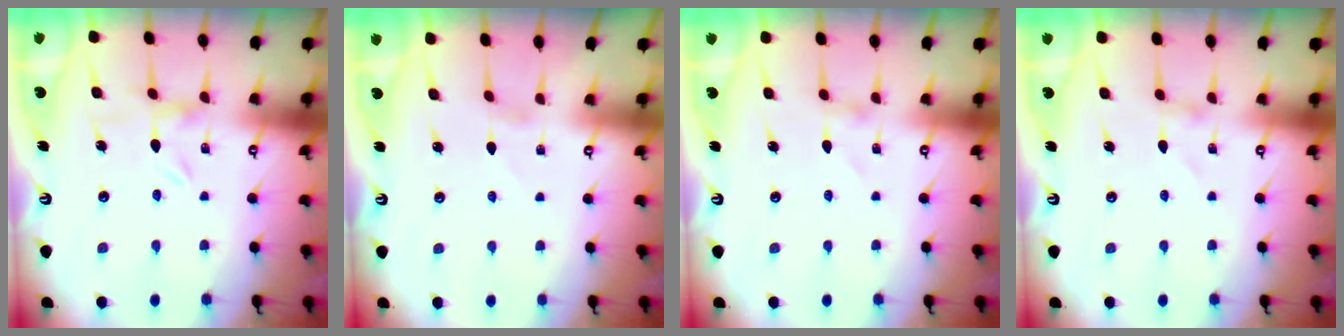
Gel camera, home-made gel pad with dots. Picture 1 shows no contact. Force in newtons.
{"total": 1.3, "press": 1.3, "slide": 0.1}
{"total": 1.0, "press": 1.0, "slide": 0.1}
{"total": 1.0, "press": 1.0, "slide": 0.1}